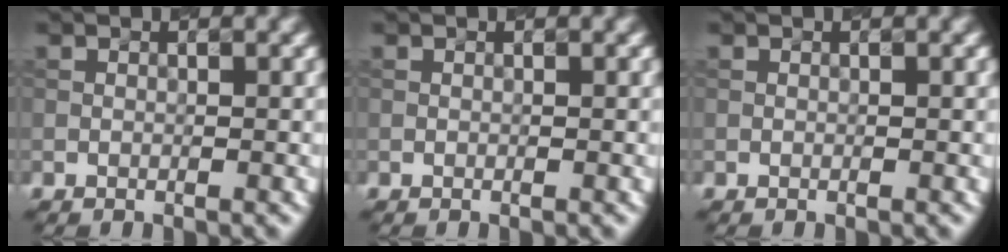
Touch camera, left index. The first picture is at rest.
{"total": 0.0}
{"total": 0.0}